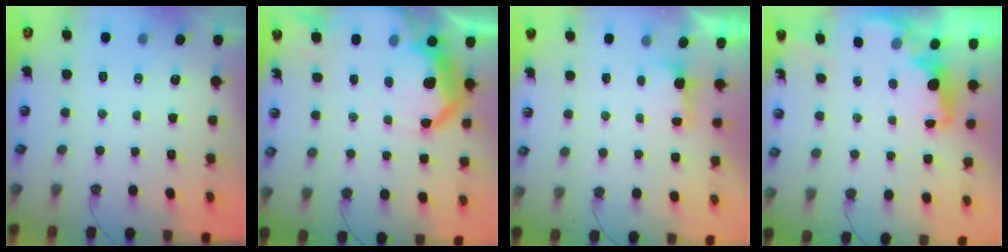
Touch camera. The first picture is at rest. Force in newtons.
{"total": 14.1, "press": 14.1, "slide": 0.9}
{"total": 2.1, "press": 1.9, "slide": 0.8}
{"total": 2.5, "press": 2.5, "slide": 0.5}